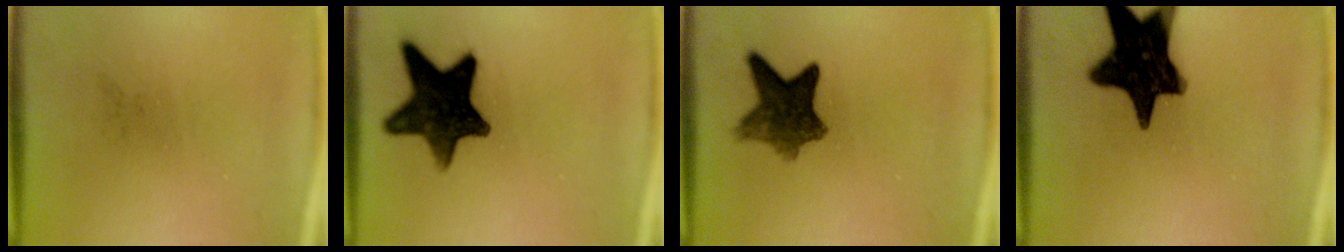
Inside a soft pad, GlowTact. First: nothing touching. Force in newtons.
{"total": 13.9}
{"total": 7.7}
{"total": 16.4}